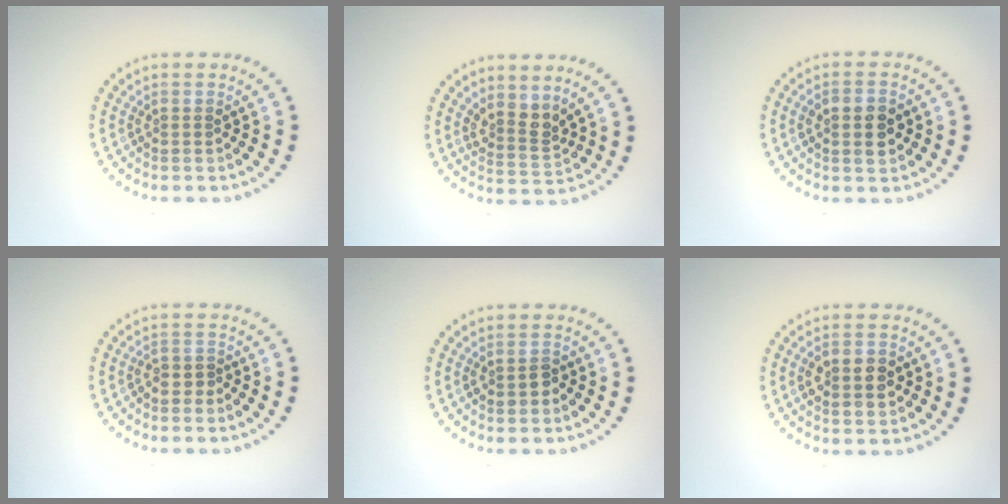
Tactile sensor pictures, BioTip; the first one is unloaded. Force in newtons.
{"total": 2.5, "press": 1.8, "slide": 1.7}
{"total": 2.8, "press": 2.8, "slide": 0.4}
{"total": 1.0, "press": 0.8, "slide": 0.6}
{"total": 1.1, "press": 1.1, "slide": 0.3}
{"total": 2.9, "press": 2.9, "slide": 0.1}